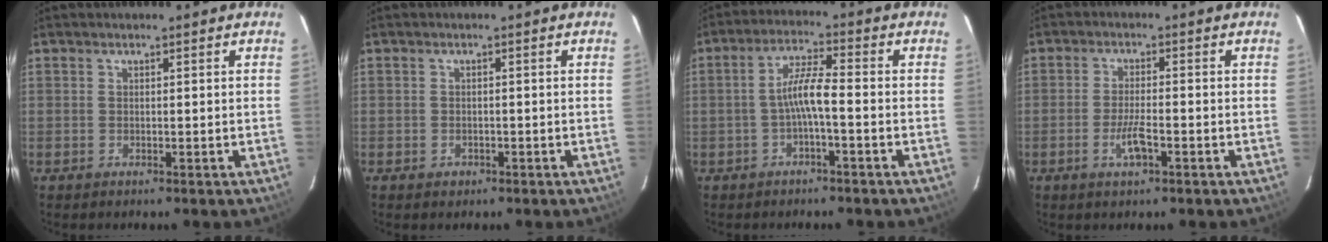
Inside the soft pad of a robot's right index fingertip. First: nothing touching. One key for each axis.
{"total": 1.8, "fx": -0.9, "fy": 1.4, "fz": 0.5, "tx": -0.009, "ty": 0.000, "tz": -0.011}
{"total": 5.1, "fx": -1.7, "fy": 0.4, "fz": 4.7, "tx": -0.100, "ty": 0.012, "tz": -0.031}
{"total": 4.4, "fx": -2.1, "fy": 1.0, "fz": 3.8, "tx": -0.077, "ty": -0.004, "tz": -0.040}